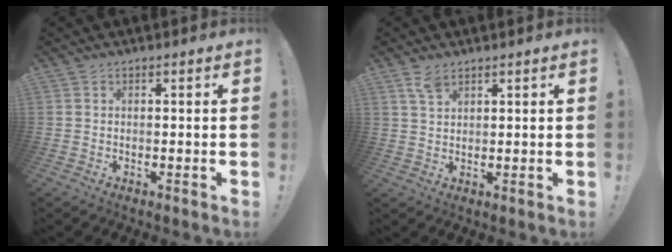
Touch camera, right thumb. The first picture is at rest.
{"total": 4.5, "force": [3.1, 2.1, 2.6], "torque": [-0.044, -0.013, 0.057]}